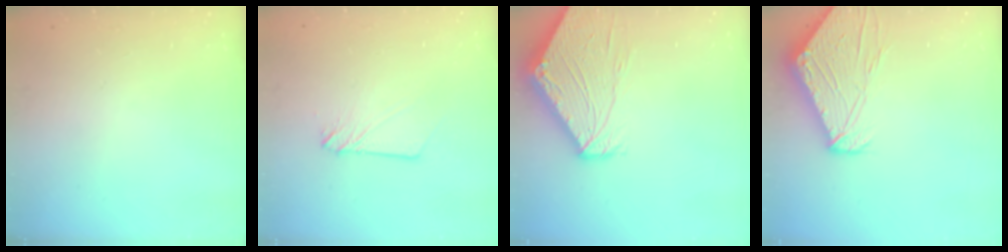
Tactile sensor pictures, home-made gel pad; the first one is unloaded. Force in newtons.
{"total": 4.1, "press": 4.1, "slide": 0.4}
{"total": 10.9, "press": 10.8, "slide": 1.2}
{"total": 12.8, "press": 12.7, "slide": 1.6}